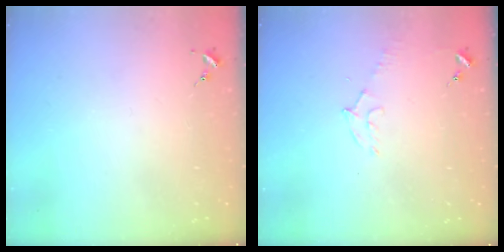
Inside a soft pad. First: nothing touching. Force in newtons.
{"total": 7.3, "press": 7.2, "slide": 0.9}